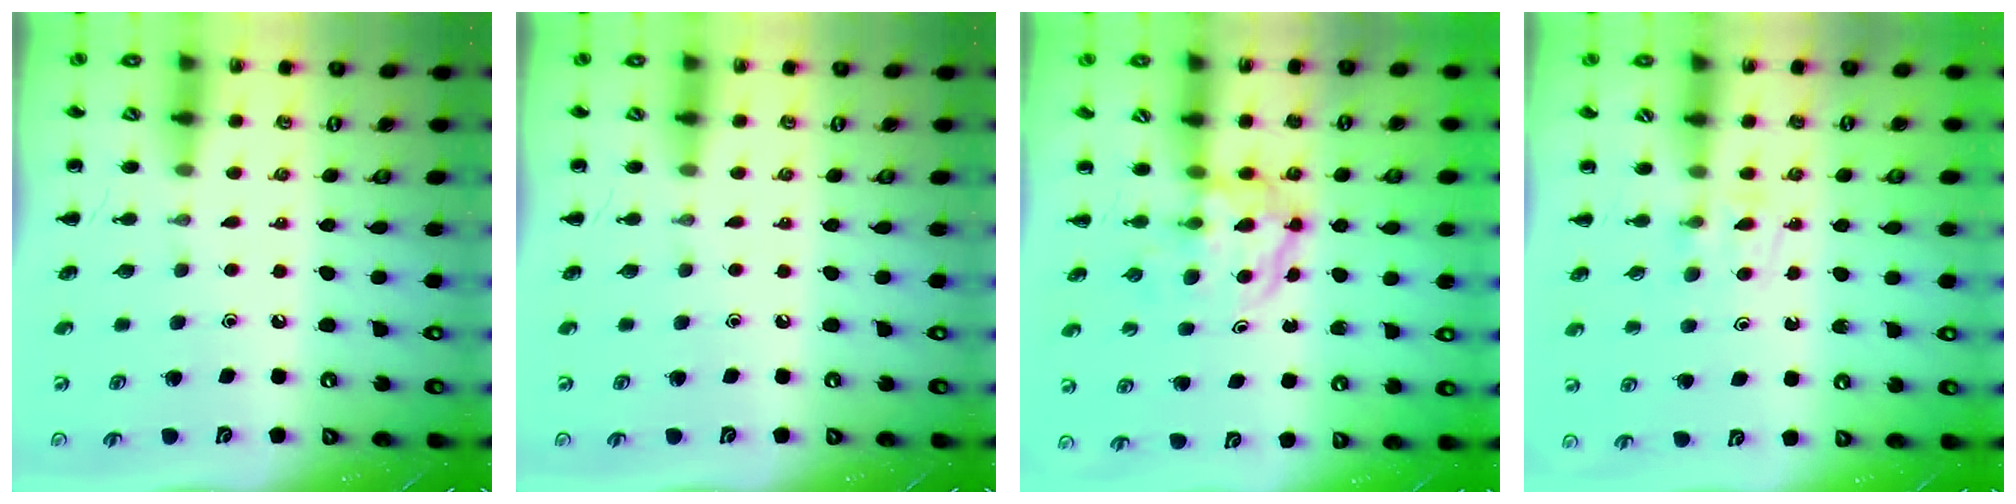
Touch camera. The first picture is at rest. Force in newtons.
{"total": 0.0}
{"total": 3.9, "press": 3.9, "slide": 0.5}
{"total": 4.0, "press": 3.7, "slide": 1.5}